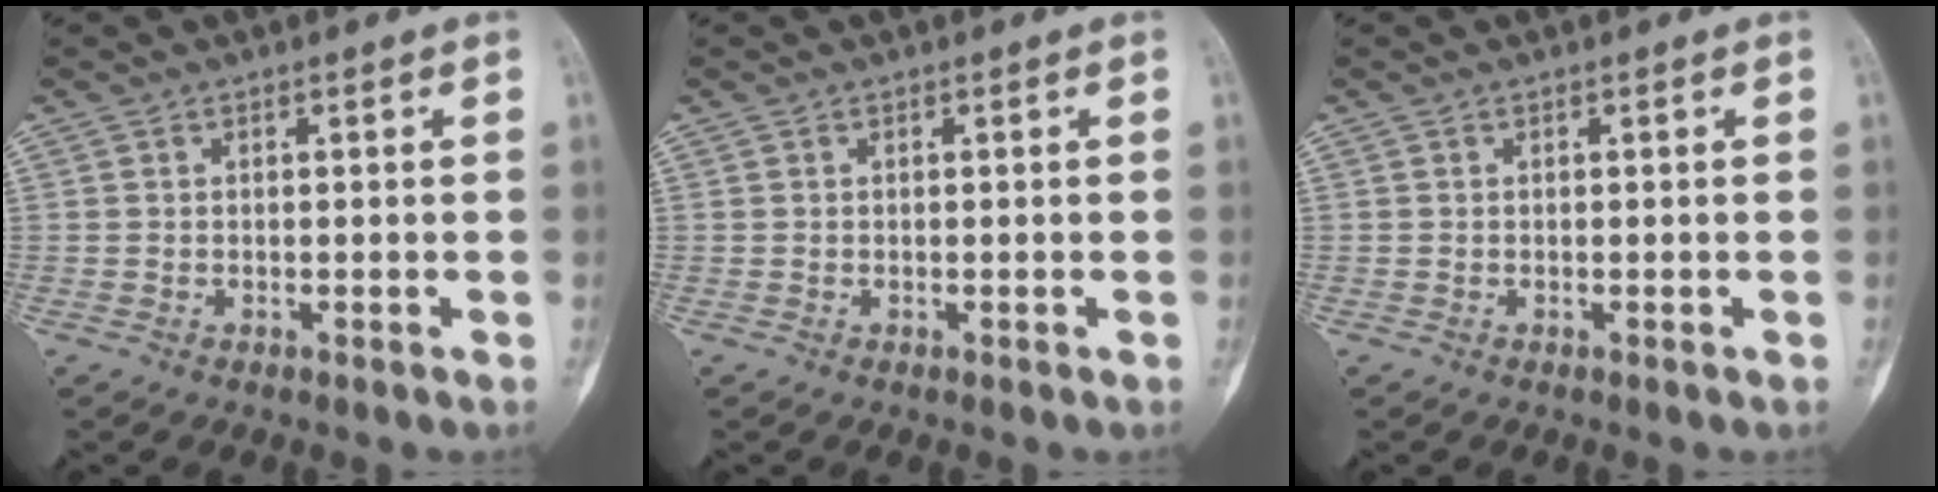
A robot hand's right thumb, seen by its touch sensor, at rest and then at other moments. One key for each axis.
{"total": 0.0}
{"total": 0.0}